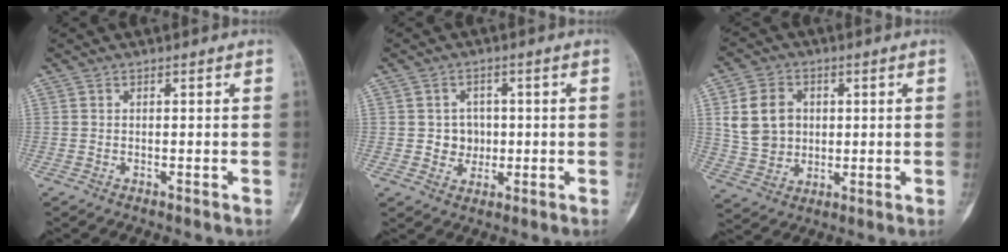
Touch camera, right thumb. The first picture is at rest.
{"total": 4.5, "force": [0.0, 4.2, 1.6], "torque": [0.003, 0.007, 0.000]}
{"total": 10.7, "force": [1.8, 9.0, 5.4], "torque": [-0.071, 0.004, 0.036]}